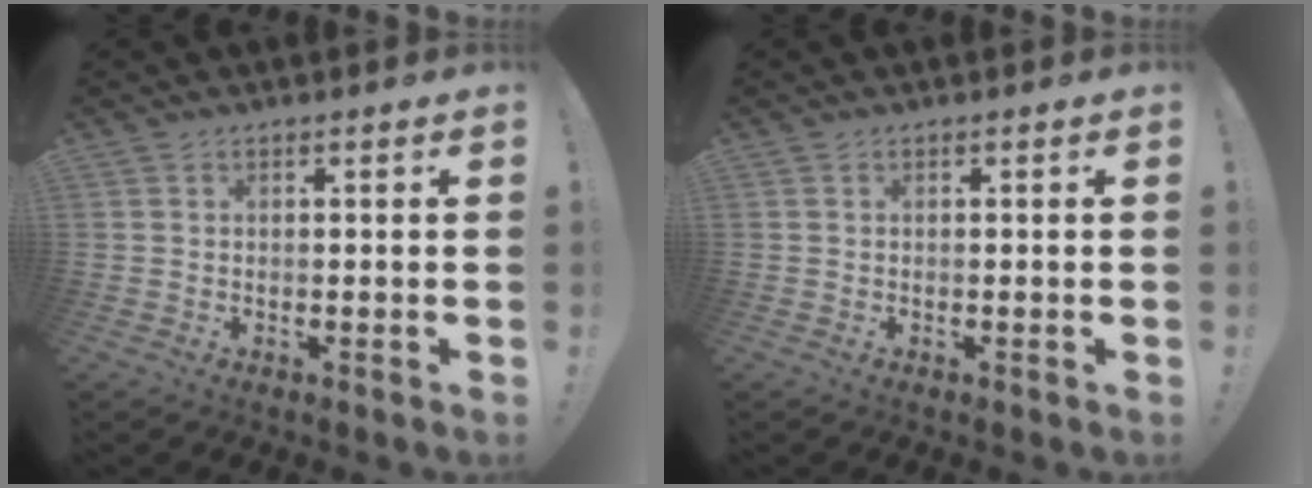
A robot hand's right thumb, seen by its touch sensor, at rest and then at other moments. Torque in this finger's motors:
{"motor_torque": [-0.07, 0.07, -0.12, 0.12, 0.00]}